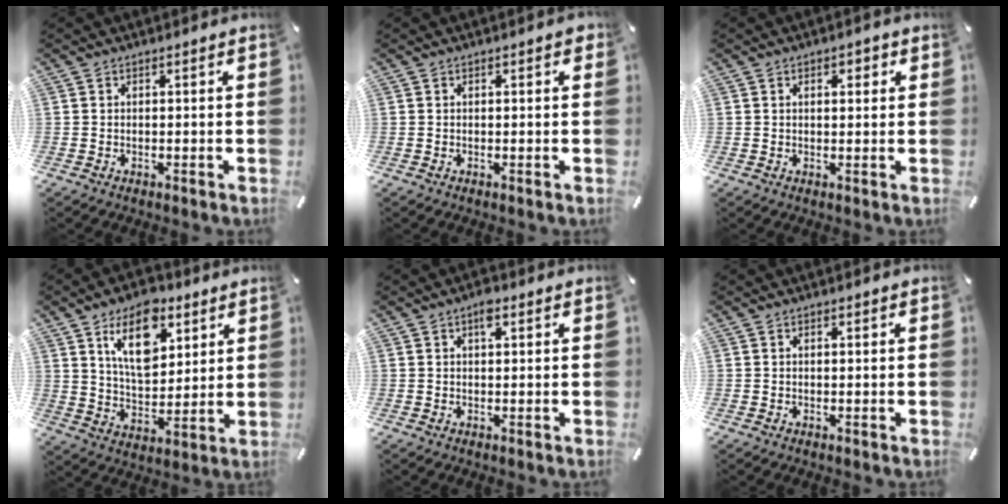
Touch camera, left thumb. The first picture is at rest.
{"total": 1.0, "force": [0.3, 0.5, 0.8], "torque": [-0.007, 0.001, 0.002]}
{"total": 2.5, "force": [0.8, 1.4, 1.9], "torque": [-0.023, 0.001, 0.007]}
{"total": 14.9, "force": [8.0, 8.6, 9.3], "torque": [-0.145, -0.026, 0.142]}
{"total": 3.1, "force": [1.4, 1.4, 2.3], "torque": [-0.034, -0.001, 0.020]}
{"total": 0.7, "force": [0.3, 0.4, 0.5], "torque": [-0.009, 0.003, 0.005]}